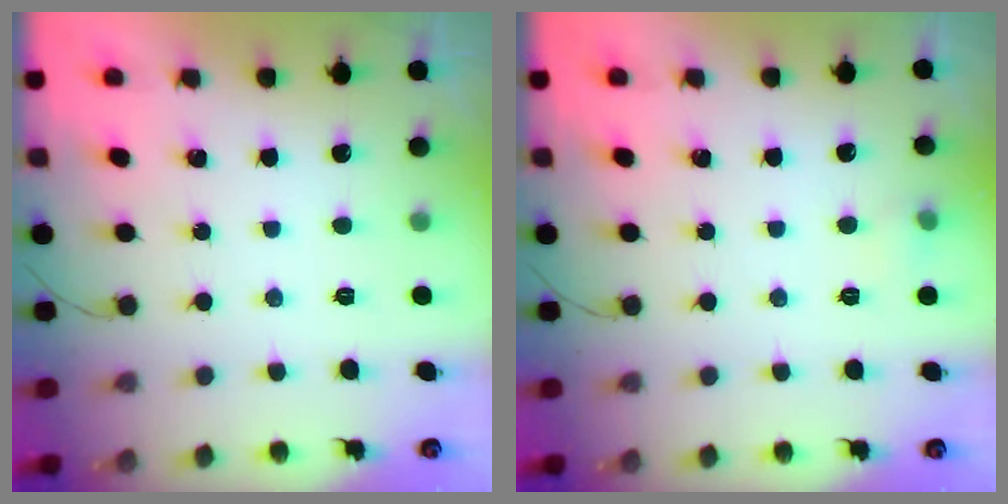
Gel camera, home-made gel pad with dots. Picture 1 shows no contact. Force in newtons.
{"total": 4.2, "press": 4.1, "slide": 1.0}